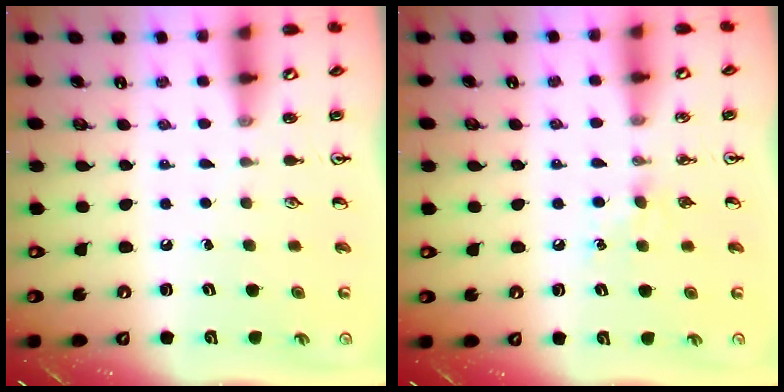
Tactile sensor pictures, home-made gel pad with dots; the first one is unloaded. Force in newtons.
{"total": 5.6, "press": 5.5, "slide": 0.9}